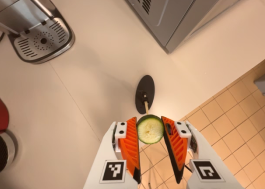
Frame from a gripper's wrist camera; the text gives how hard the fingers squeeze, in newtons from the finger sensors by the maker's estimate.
{"total": 8.2, "left": 8.0, "right": 8.4}